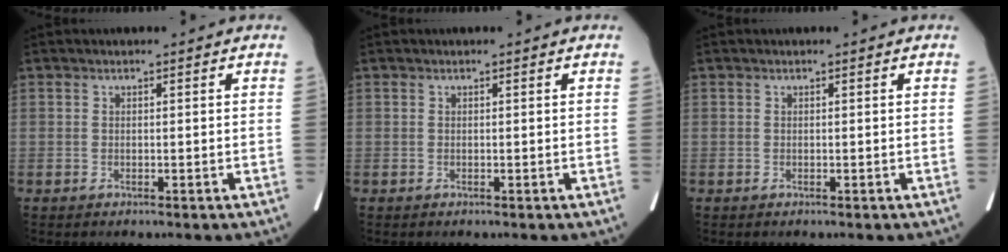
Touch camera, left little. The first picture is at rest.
{"total": 0.0}
{"total": 0.0}